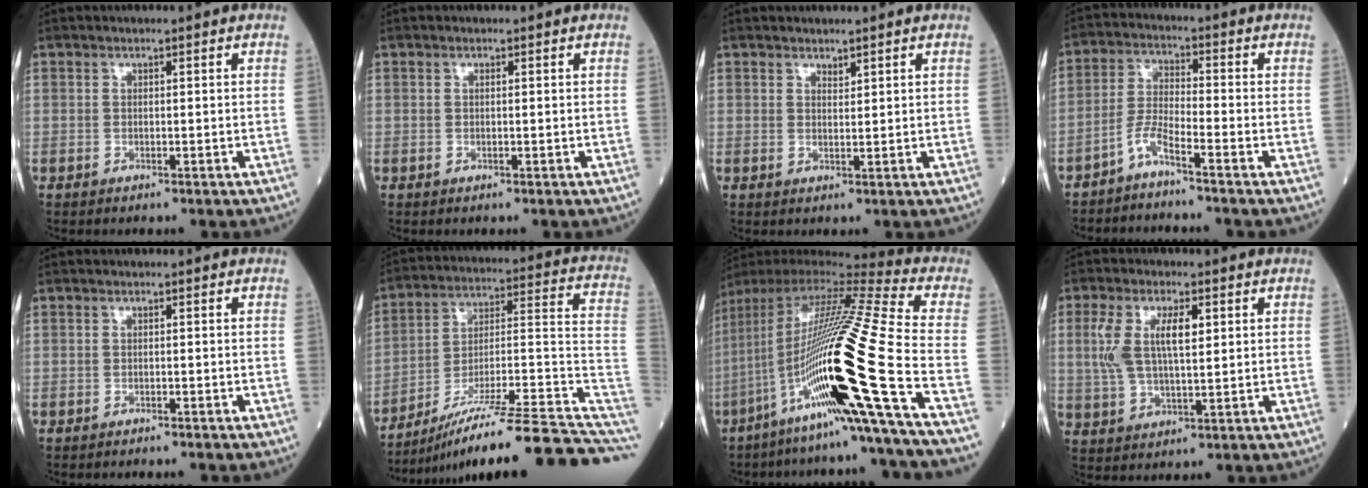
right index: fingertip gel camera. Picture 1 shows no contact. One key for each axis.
{"total": 0.0}
{"total": 1.1, "fx": 0.9, "fy": 0.7, "fz": 0.4, "tx": -0.001, "ty": -0.003, "tz": 0.013}
{"total": 4.2, "fx": -3.4, "fy": -0.1, "fz": 2.4, "tx": -0.056, "ty": -0.008, "tz": -0.073}
{"total": 1.6, "fx": -1.5, "fy": -0.1, "fz": 0.5, "tx": -0.007, "ty": 0.000, "tz": -0.018}
{"total": 25.1, "fx": -18.7, "fy": 1.0, "fz": 16.8, "tx": -0.173, "ty": 0.020, "tz": -0.289}
{"total": 26.7, "fx": -9.0, "fy": -1.4, "fz": 25.1, "tx": -0.445, "ty": -0.028, "tz": -0.170}
{"total": 7.9, "fx": 1.9, "fy": 2.6, "fz": 7.2, "tx": -0.159, "ty": 0.014, "tz": 0.041}